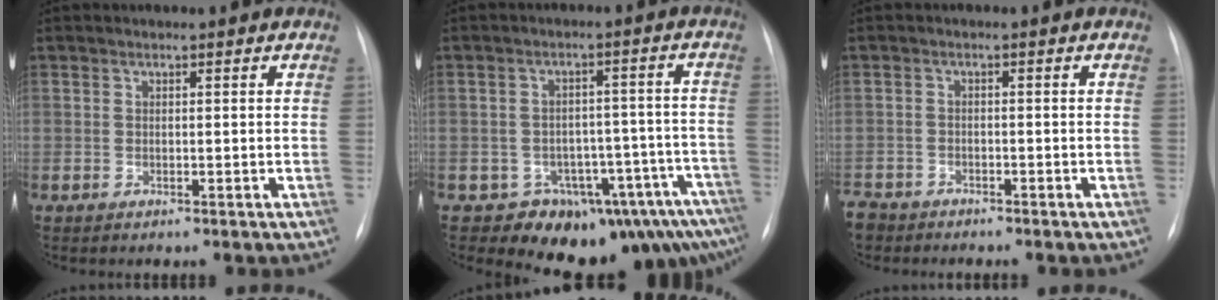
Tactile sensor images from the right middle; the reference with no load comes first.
{"total": 11.4, "force": [-8.8, 5.8, 4.4], "torque": [-0.018, 0.063, -0.106]}
{"total": 4.7, "force": [-4.2, 2.1, 0.5], "torque": [-0.010, -0.008, -0.077]}